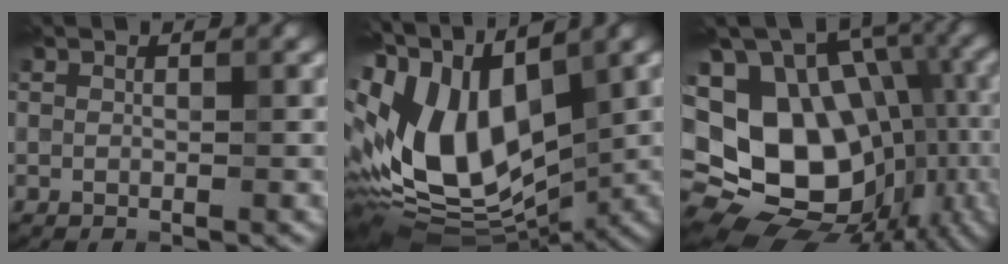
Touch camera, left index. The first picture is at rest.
{"total": 14.9, "force": [1.4, 8.7, 12.0], "torque": [-0.264, 0.004, 0.026]}
{"total": 17.7, "force": [-2.2, 13.2, 11.6], "torque": [-0.193, 0.003, -0.003]}